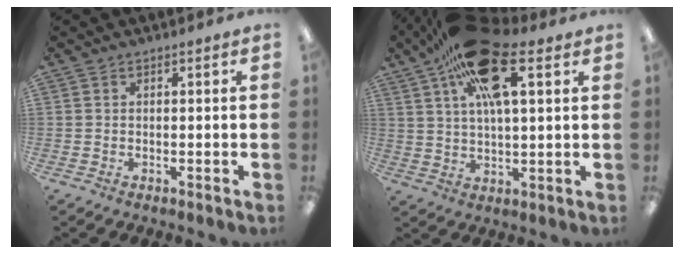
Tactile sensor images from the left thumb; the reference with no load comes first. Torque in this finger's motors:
{"motor_torque": [2.24, -1.19, 2.31, -0.44, 0.62]}